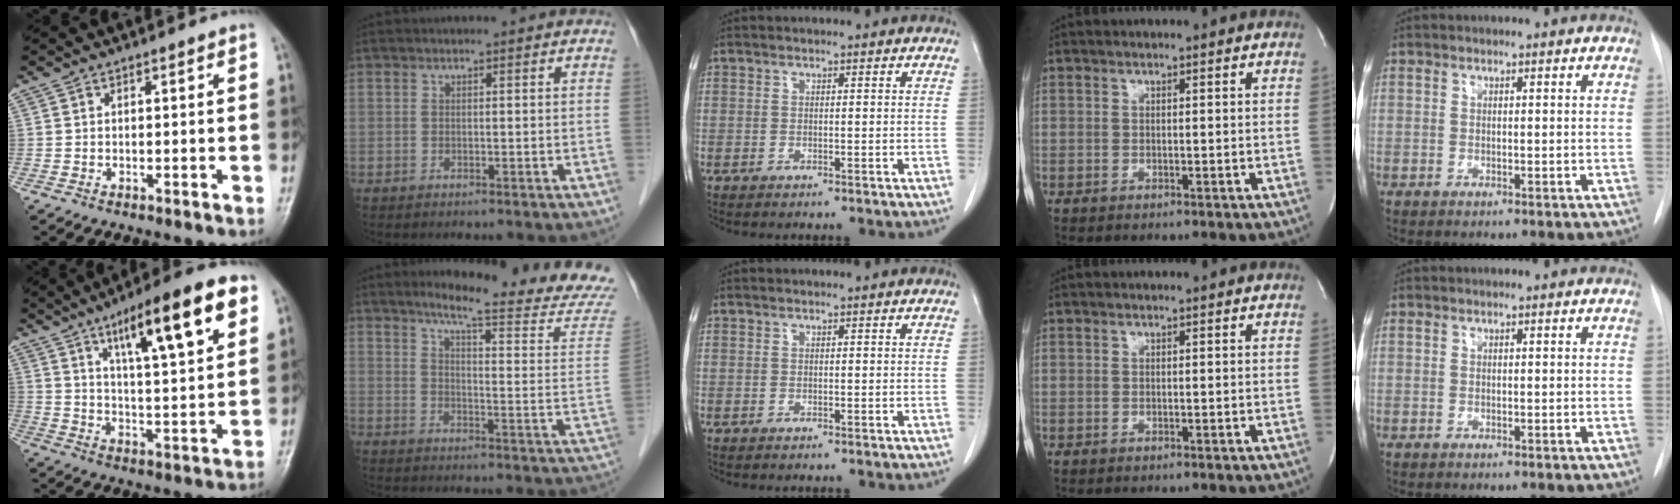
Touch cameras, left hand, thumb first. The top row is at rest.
{"thumb": {"total": 18.5, "force": [9.3, 4.5, 15.4], "torque": [-0.215, -0.027, 0.144]}, "index": {"total": 18.4, "force": [16.8, -0.7, 7.5], "torque": [-0.105, -0.088, 0.202]}}